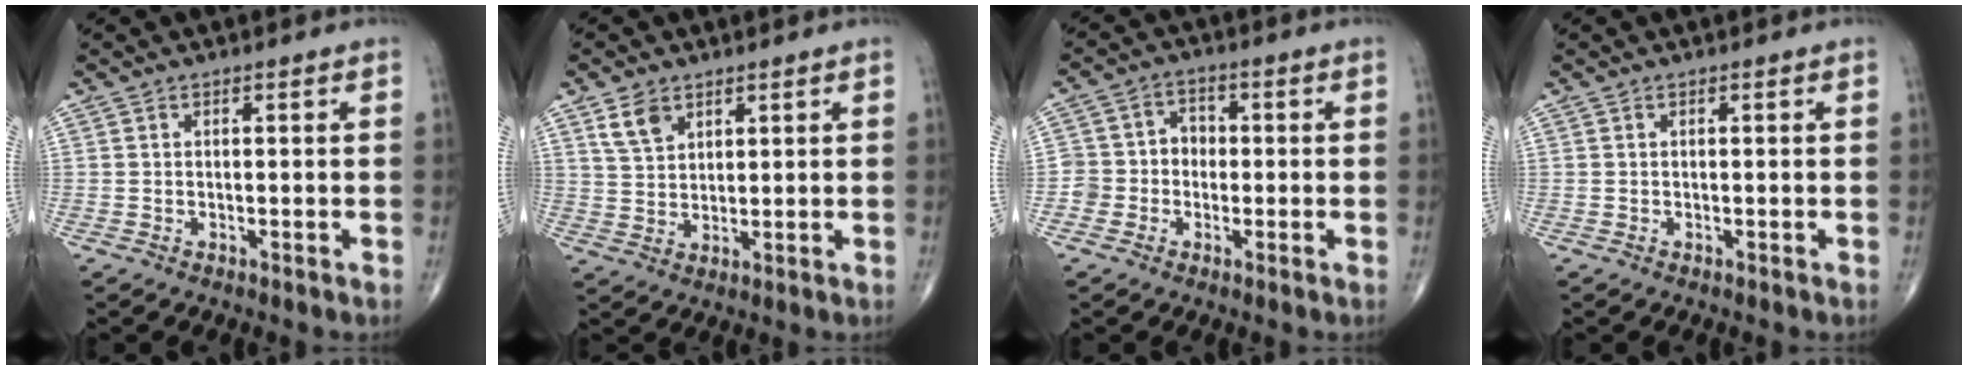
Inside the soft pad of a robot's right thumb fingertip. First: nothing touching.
{"total": 5.1, "force": [3.1, 3.2, 2.6], "torque": [-0.037, -0.015, 0.065]}
{"total": 5.7, "force": [-1.4, 5.3, 1.6], "torque": [0.000, 0.028, -0.032]}
{"total": 0.0}